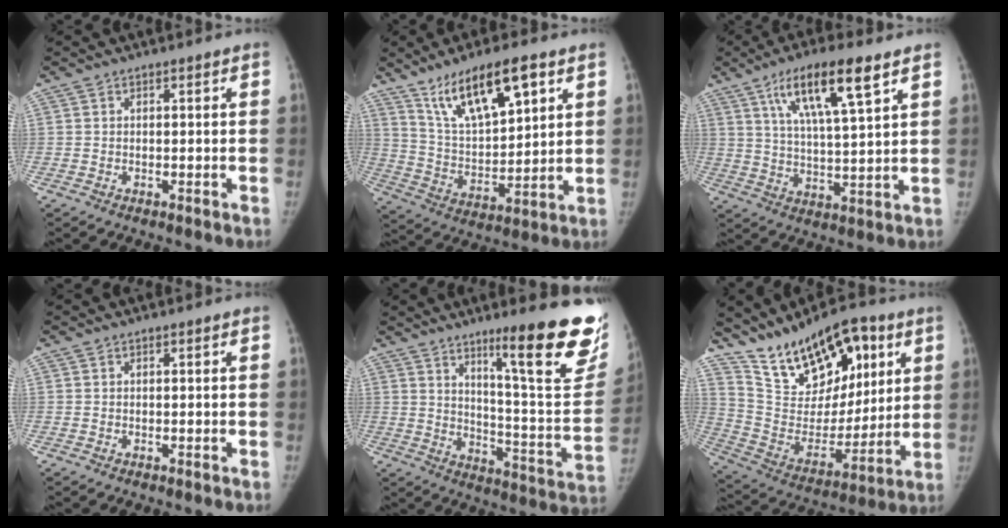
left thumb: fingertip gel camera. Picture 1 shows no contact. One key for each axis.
{"total": 15.8, "fx": 9.3, "fy": 5.5, "fz": 11.6, "tx": -0.175, "ty": -0.038, "tz": 0.177}
{"total": 13.8, "fx": 7.4, "fy": 2.8, "fz": 11.3, "tx": -0.194, "ty": -0.023, "tz": 0.133}
{"total": 0.0}
{"total": 22.8, "fx": 14.4, "fy": 3.3, "fz": 17.4, "tx": -0.197, "ty": -0.094, "tz": 0.214}
{"total": 21.8, "fx": 12.5, "fy": 11.5, "fz": 13.6, "tx": -0.178, "ty": -0.047, "tz": 0.227}